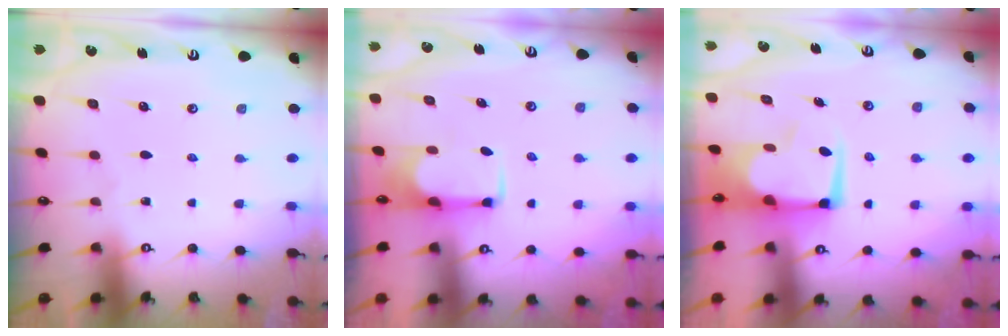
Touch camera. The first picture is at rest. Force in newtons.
{"total": 1.9, "press": 1.7, "slide": 0.7}
{"total": 6.1, "press": 5.9, "slide": 1.3}